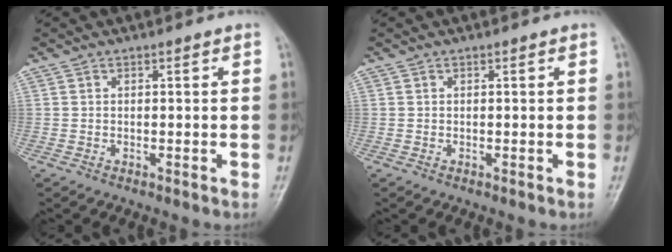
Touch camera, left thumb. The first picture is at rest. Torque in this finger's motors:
{"motor_torque": [-0.04, 0.05, -0.03, -0.02, 0.00]}